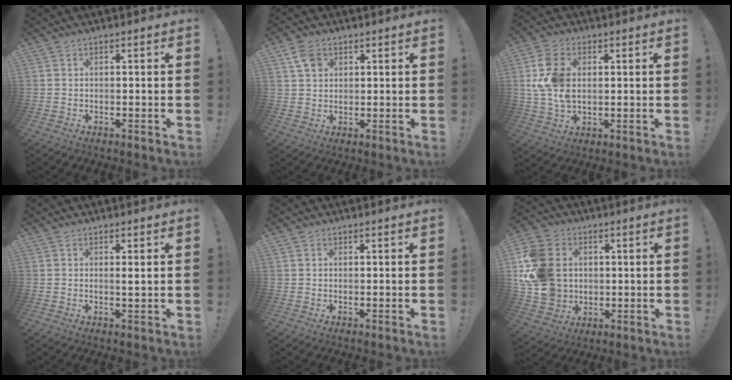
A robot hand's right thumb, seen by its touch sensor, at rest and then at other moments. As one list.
[{"total": 6.0, "force": [3.0, 4.3, 2.8], "torque": [-0.039, -0.006, 0.057]}, {"total": 12.6, "force": [1.6, 8.7, 8.9], "torque": [-0.178, 0.000, 0.029]}, {"total": 1.4, "force": [0.4, -0.2, 1.3], "torque": [-0.017, -0.007, 0.004]}, {"total": 0.7, "force": [0.4, 0.6, 0.0], "torque": [0.006, -0.002, 0.007]}, {"total": 17.8, "force": [1.7, 14.8, 9.8], "torque": [-0.195, 0.007, 0.039]}]